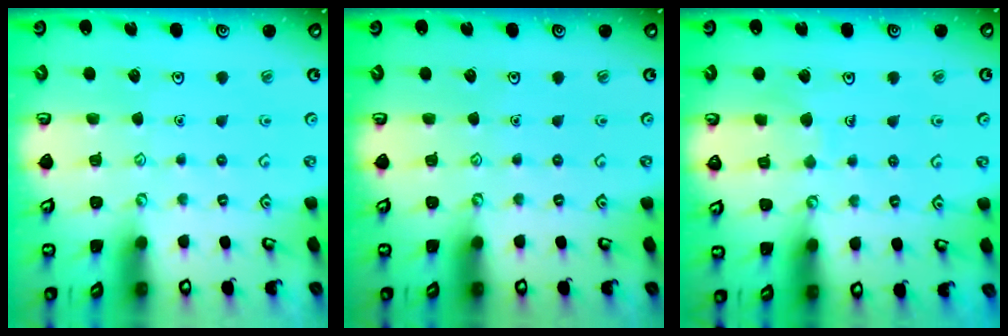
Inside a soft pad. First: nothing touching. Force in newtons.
{"total": 0.0}
{"total": 5.2, "press": 5.2, "slide": 0.3}